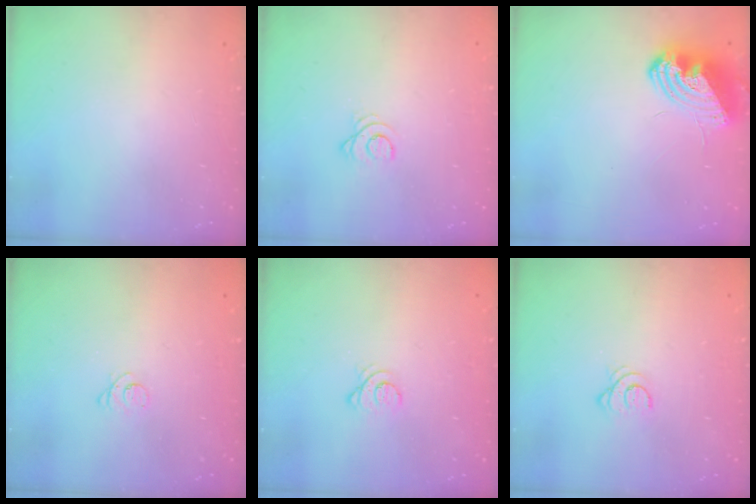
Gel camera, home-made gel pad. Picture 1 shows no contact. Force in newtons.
{"total": 2.7, "press": 2.7, "slide": 0.3}
{"total": 10.5, "press": 10.5, "slide": 1.0}
{"total": 2.3, "press": 2.3, "slide": 0.3}
{"total": 3.2, "press": 3.2, "slide": 0.5}
{"total": 3.2, "press": 3.2, "slide": 0.3}